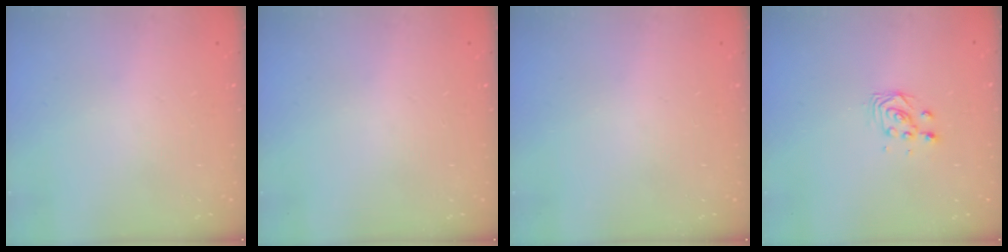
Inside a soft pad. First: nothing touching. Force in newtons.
{"total": 0.0}
{"total": 0.0}
{"total": 2.8, "press": 2.8, "slide": 0.3}